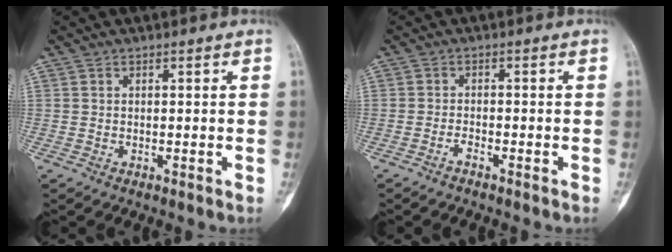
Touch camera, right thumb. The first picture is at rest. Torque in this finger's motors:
{"motor_torque": [-0.24, -0.02, 0.00, 0.10, -0.08]}